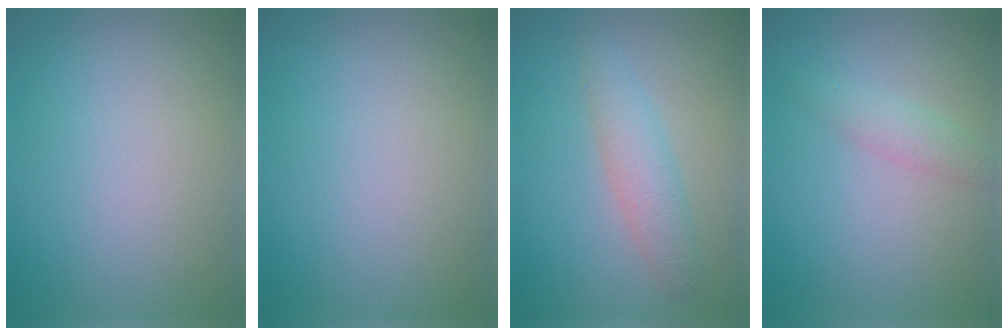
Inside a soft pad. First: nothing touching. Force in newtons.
{"total": 0.0}
{"total": 2.6, "press": 2.6, "slide": 0.1}
{"total": 1.7, "press": 1.7, "slide": 0.1}